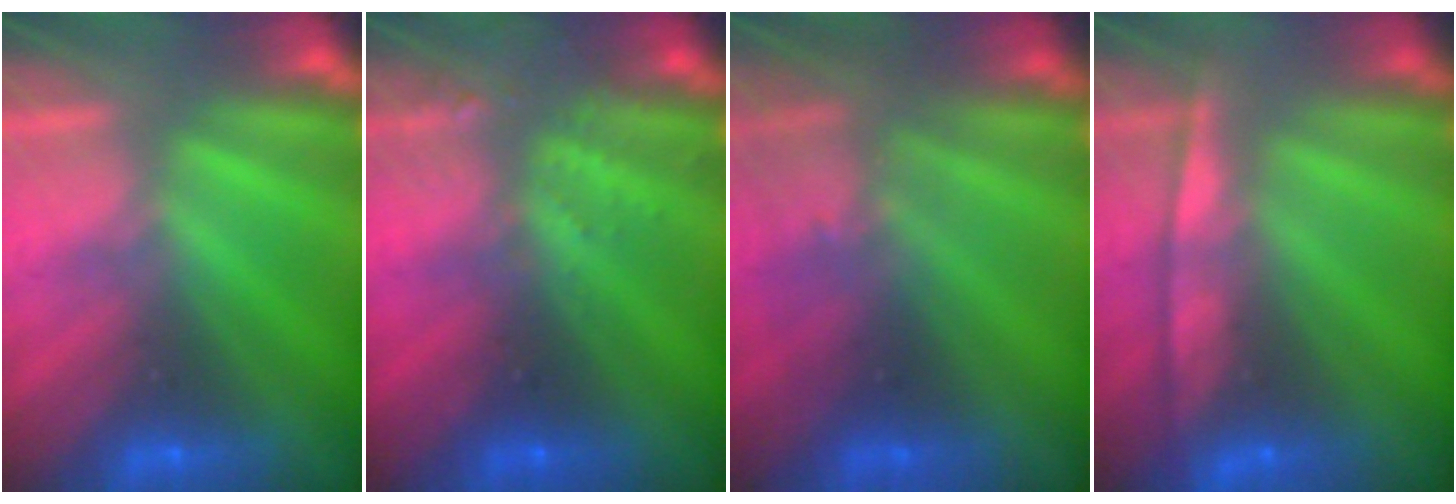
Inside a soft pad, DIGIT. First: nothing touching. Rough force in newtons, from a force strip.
{"total": 3.3}
{"total": 2.9}
{"total": 7.0}